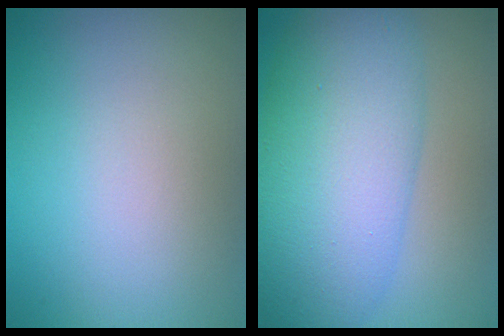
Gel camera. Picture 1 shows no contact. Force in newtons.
{"total": 10.0, "press": 10.0, "slide": 0.3}